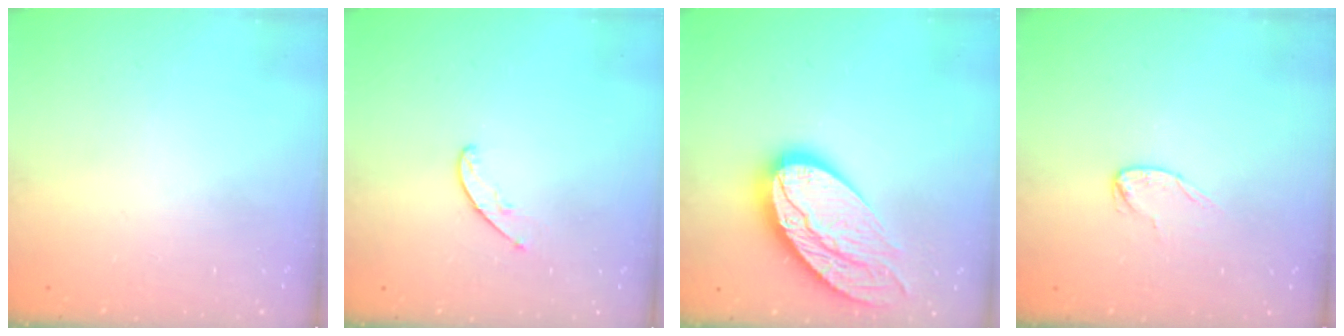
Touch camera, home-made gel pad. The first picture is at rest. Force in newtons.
{"total": 5.1, "press": 5.0, "slide": 0.4}
{"total": 18.1, "press": 18.1, "slide": 1.2}
{"total": 5.1, "press": 5.1, "slide": 0.4}